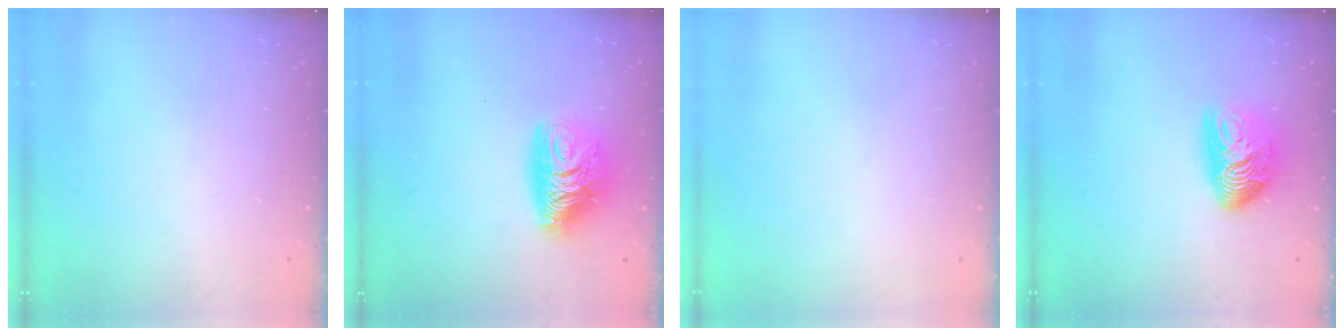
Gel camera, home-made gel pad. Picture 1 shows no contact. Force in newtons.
{"total": 10.7, "press": 10.7, "slide": 0.9}
{"total": 0.0}
{"total": 11.1, "press": 11.1, "slide": 0.6}